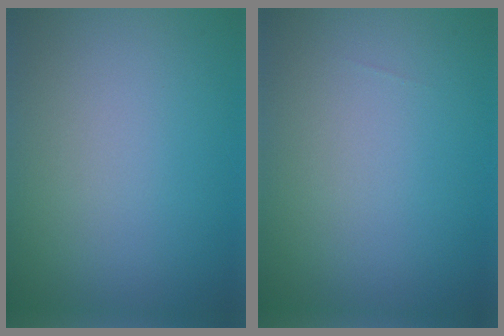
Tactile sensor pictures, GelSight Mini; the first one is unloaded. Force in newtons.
{"total": 0.0}